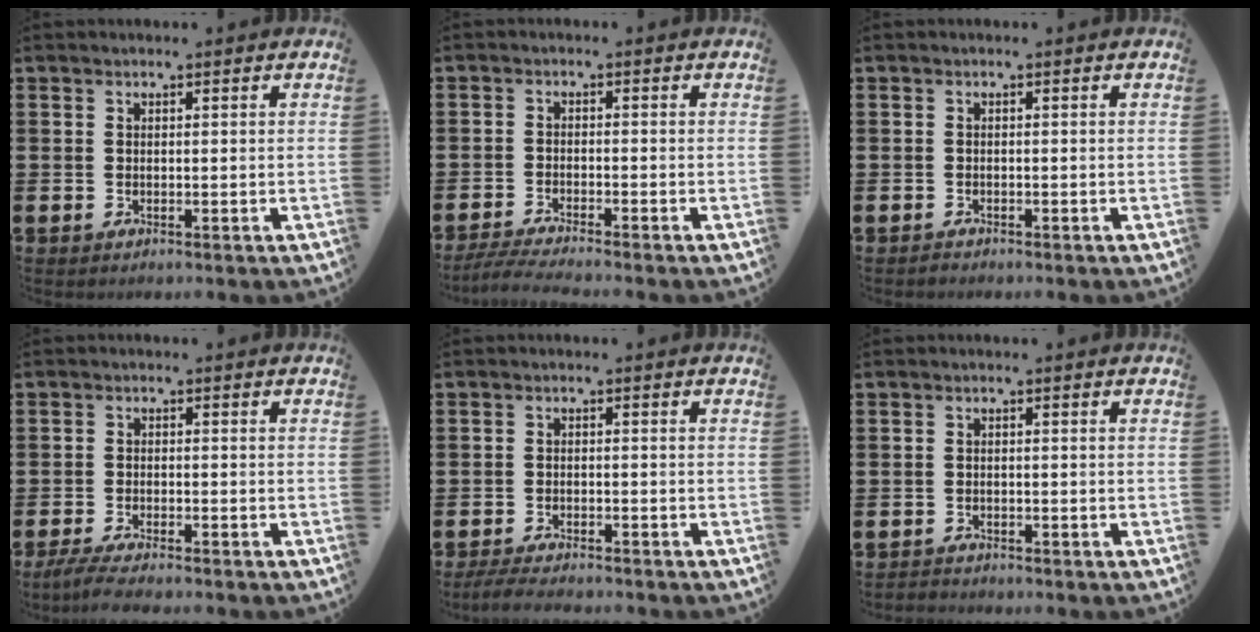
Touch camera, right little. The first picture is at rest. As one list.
[{"total": 2.6, "force": [-2.3, -0.1, 1.2], "torque": [-0.018, 0.001, -0.042]}, {"total": 0.5, "force": [-0.5, 0.1, -0.1], "torque": [0.000, -0.001, -0.011]}, {"total": 2.3, "force": [-2.1, 0.0, 1.1], "torque": [-0.026, 0.000, -0.041]}, {"total": 2.3, "force": [-2.2, 0.1, 0.6], "torque": [-0.011, 0.005, -0.045]}, {"total": 0.9, "force": [-0.9, 0.1, -0.1], "torque": [-0.001, 0.002, -0.020]}]